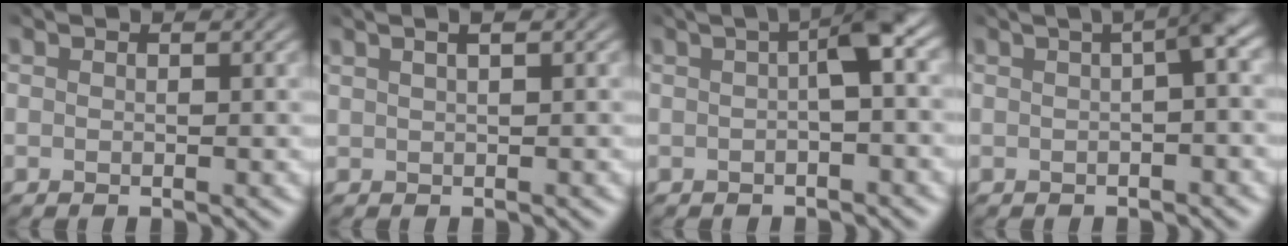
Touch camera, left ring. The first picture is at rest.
{"total": 1.9, "force": [1.3, 0.6, 1.2], "torque": [-0.012, 0.009, 0.008]}
{"total": 2.9, "force": [0.1, 0.3, 2.9], "torque": [-0.051, 0.011, 0.002]}
{"total": 3.0, "force": [0.1, 0.5, 3.0], "torque": [-0.044, 0.015, 0.004]}